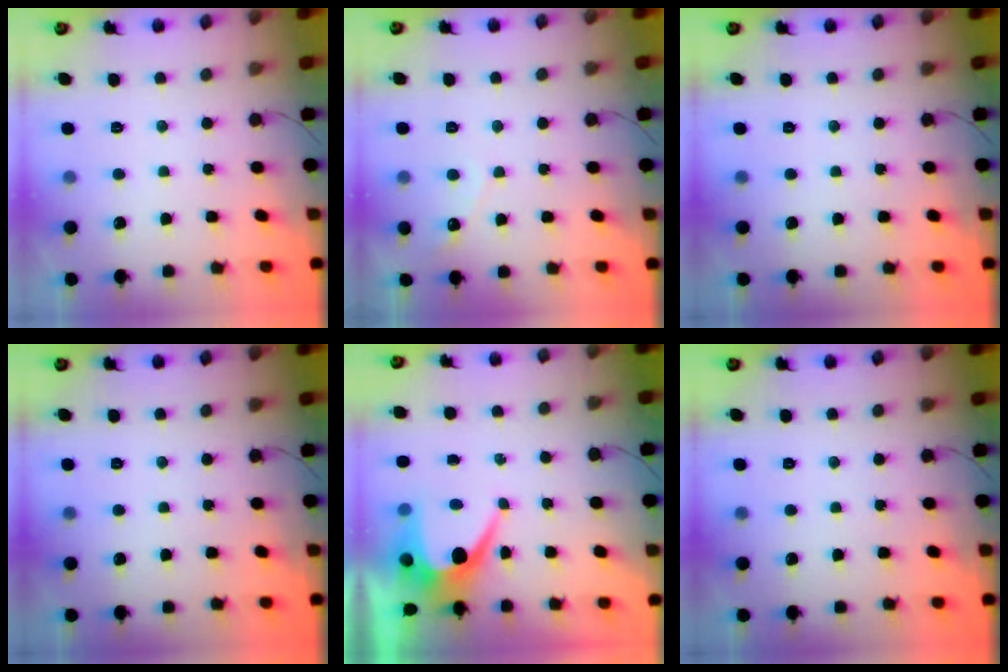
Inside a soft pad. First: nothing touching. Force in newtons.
{"total": 3.2, "press": 3.2, "slide": 0.3}
{"total": 0.0}
{"total": 0.0}
{"total": 8.4, "press": 8.4, "slide": 0.5}
{"total": 0.0}